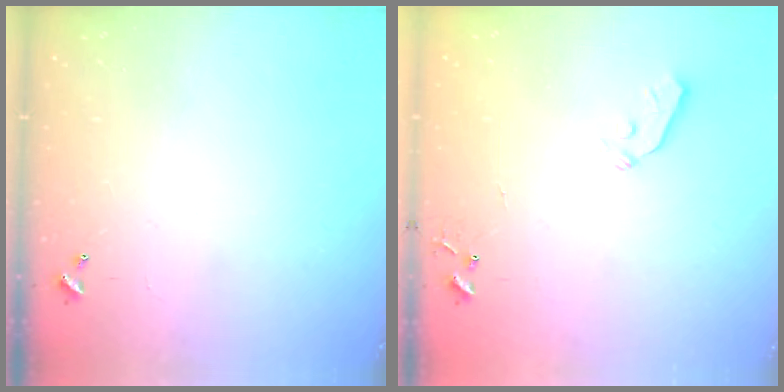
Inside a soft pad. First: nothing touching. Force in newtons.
{"total": 3.8, "press": 3.7, "slide": 0.7}